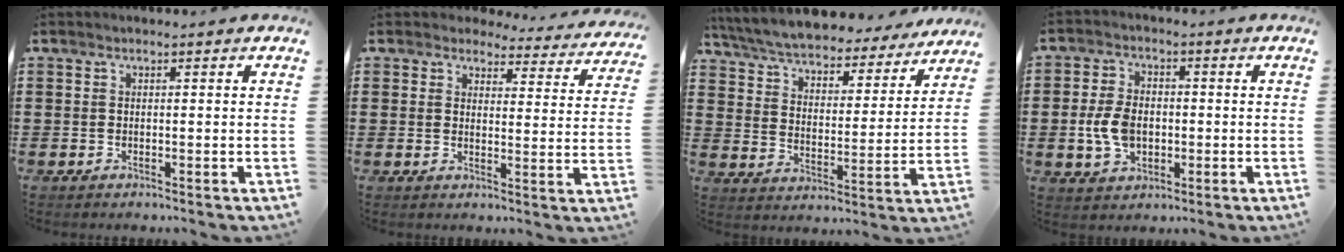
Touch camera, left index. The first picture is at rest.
{"total": 4.0, "force": [3.7, 1.1, 0.8], "torque": [-0.028, -0.021, 0.063]}
{"total": 6.5, "force": [6.3, 0.3, 1.3], "torque": [-0.056, -0.046, 0.108]}
{"total": 6.6, "force": [-0.7, 4.3, 4.9], "torque": [-0.118, 0.003, -0.019]}